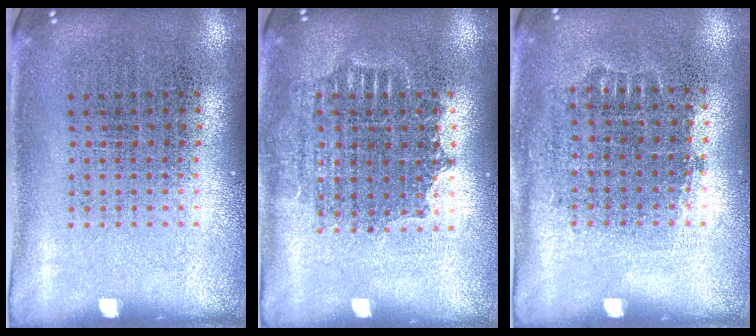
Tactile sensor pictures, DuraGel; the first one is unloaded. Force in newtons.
{"total": 1.4, "press": 1.2, "slide": 0.7}
{"total": 0.7, "press": 0.6, "slide": 0.3}